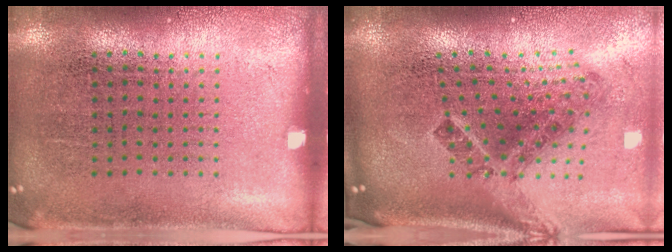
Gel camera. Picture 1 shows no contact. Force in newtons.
{"total": 2.6, "press": 1.6, "slide": 2.1}